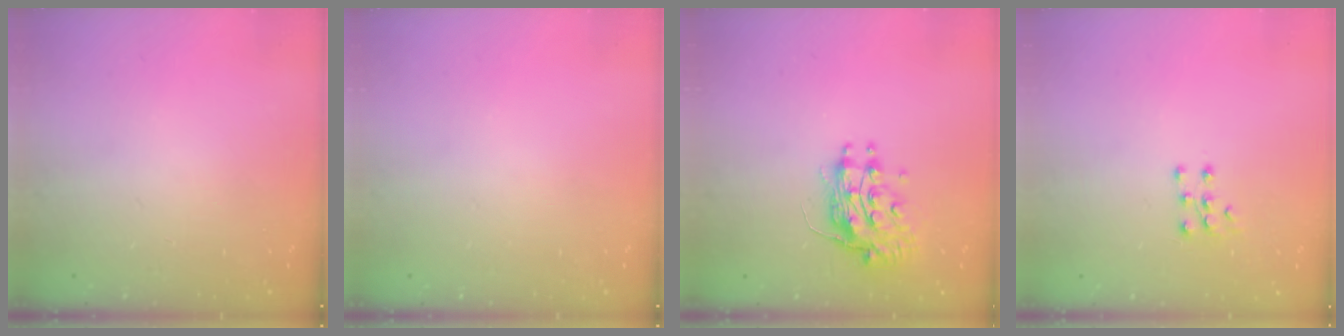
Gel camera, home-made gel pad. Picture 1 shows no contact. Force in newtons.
{"total": 0.0}
{"total": 10.6, "press": 10.6, "slide": 0.7}
{"total": 6.6, "press": 6.6, "slide": 0.8}